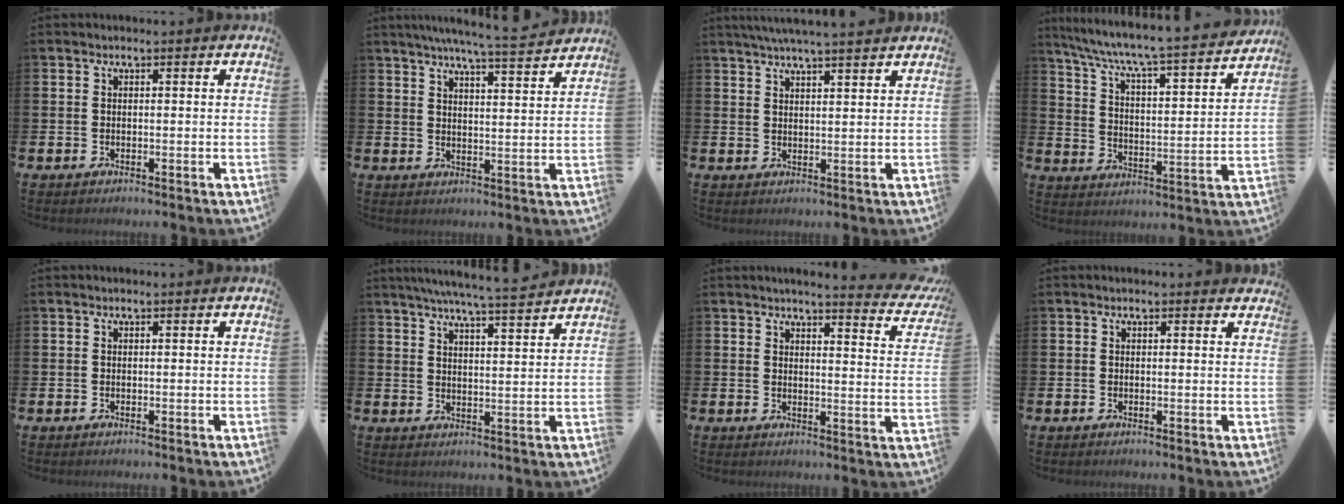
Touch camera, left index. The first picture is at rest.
{"total": 6.7, "force": [6.3, -0.4, 2.2], "torque": [-0.049, -0.036, 0.109]}
{"total": 4.8, "force": [4.5, -0.3, 1.5], "torque": [-0.040, -0.012, 0.082]}
{"total": 6.7, "force": [6.2, 0.3, 2.7], "torque": [-0.084, -0.053, 0.098]}
{"total": 0.0}
{"total": 6.6, "force": [6.2, -0.3, 2.1], "torque": [-0.048, -0.038, 0.107]}
{"total": 3.9, "force": [3.8, 0.0, 1.1], "torque": [-0.021, -0.037, 0.057]}
{"total": 0.6, "force": [0.6, 0.1, 0.1], "torque": [-0.001, 0.001, 0.011]}